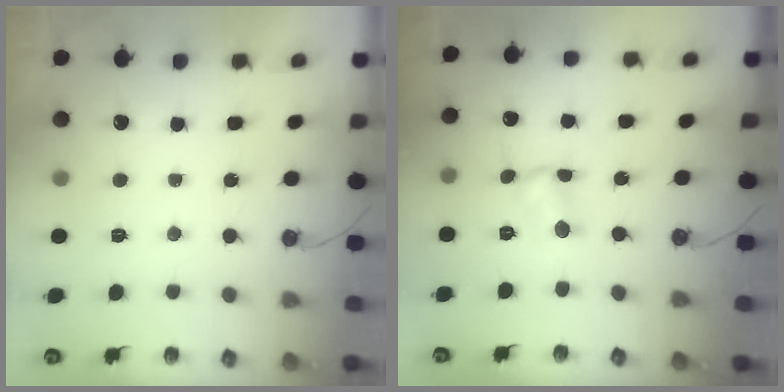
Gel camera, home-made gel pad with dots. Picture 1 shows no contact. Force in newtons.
{"total": 2.0, "press": 2.0, "slide": 0.0}